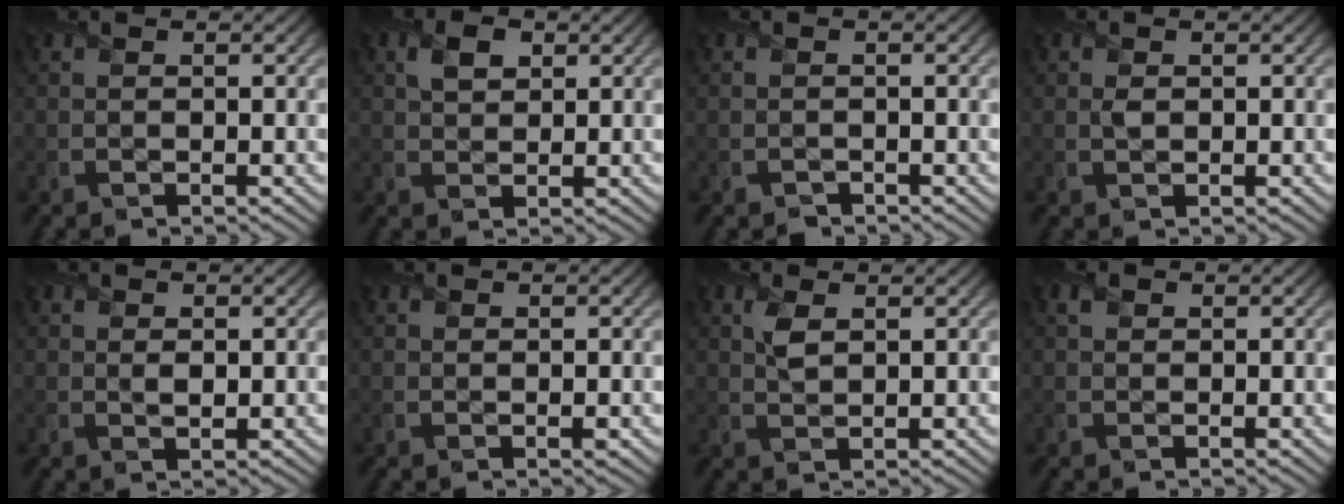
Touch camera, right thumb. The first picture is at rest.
{"total": 3.1, "force": [1.2, 2.2, 1.9], "torque": [-0.043, 0.001, 0.022]}
{"total": 0.8, "force": [-0.6, 0.5, 0.0], "torque": [0.000, -0.003, -0.014]}
{"total": 1.0, "force": [0.3, 0.8, 0.5], "torque": [-0.013, -0.002, 0.004]}
{"total": 1.5, "force": [0.3, 0.9, 1.1], "torque": [-0.023, -0.006, 0.007]}
{"total": 0.5, "force": [0.1, 0.3, 0.4], "torque": [-0.007, -0.004, -0.001]}
{"total": 2.4, "force": [1.1, 1.2, 1.8], "torque": [-0.045, 0.002, 0.022]}
{"total": 1.2, "force": [0.5, 0.9, 0.5], "torque": [-0.012, 0.001, 0.006]}